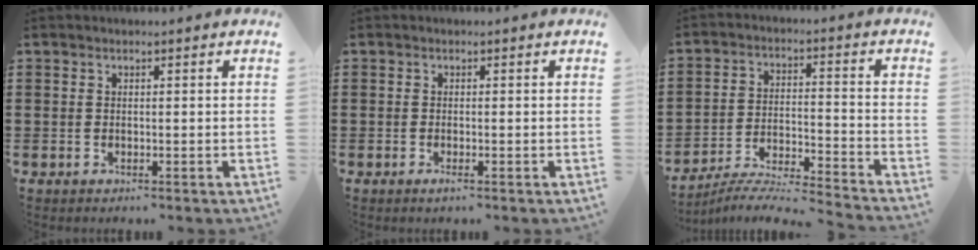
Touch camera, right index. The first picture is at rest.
{"total": 0.8, "force": [-0.4, 0.1, 0.6], "torque": [-0.011, -0.005, -0.007]}
{"total": 6.0, "force": [-5.7, -0.2, 1.7], "torque": [-0.038, -0.007, -0.116]}